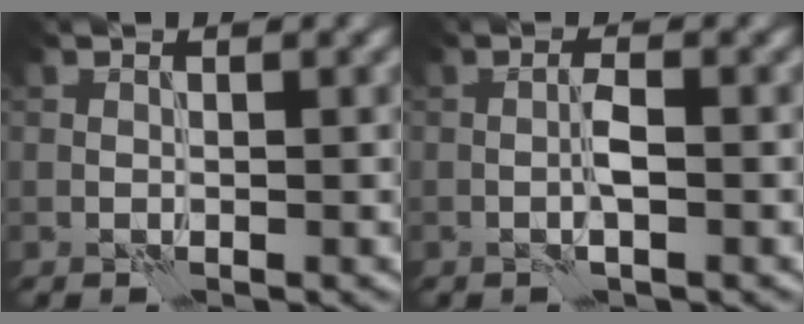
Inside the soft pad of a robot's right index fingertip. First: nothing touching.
{"total": 1.3, "force": [-0.2, 0.1, 1.3], "torque": [-0.027, 0.003, -0.006]}